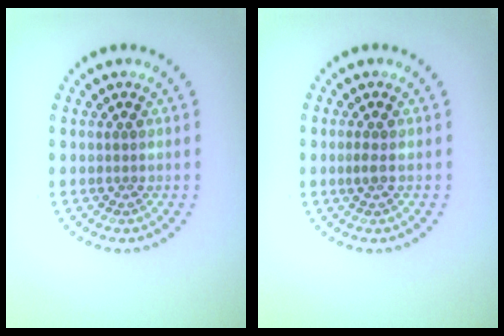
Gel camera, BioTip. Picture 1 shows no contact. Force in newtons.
{"total": 0.8, "press": 0.7, "slide": 0.4}